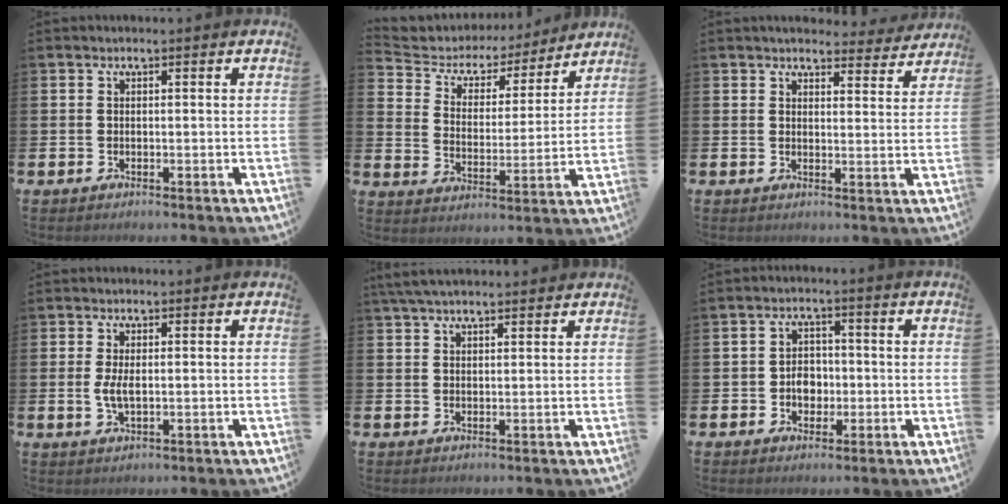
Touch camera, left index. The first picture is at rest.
{"total": 5.3, "force": [4.7, 2.4, 0.7], "torque": [-0.039, -0.039, 0.073]}
{"total": 4.2, "force": [4.1, 1.0, 0.3], "torque": [0.003, -0.030, 0.068]}
{"total": 2.7, "force": [0.1, 1.1, 2.5], "torque": [-0.044, 0.002, 0.000]}
{"total": 3.9, "force": [3.5, 1.0, 1.5], "torque": [-0.032, -0.007, 0.064]}
{"total": 3.7, "force": [-0.6, 2.9, 2.2], "torque": [-0.028, 0.000, -0.019]}